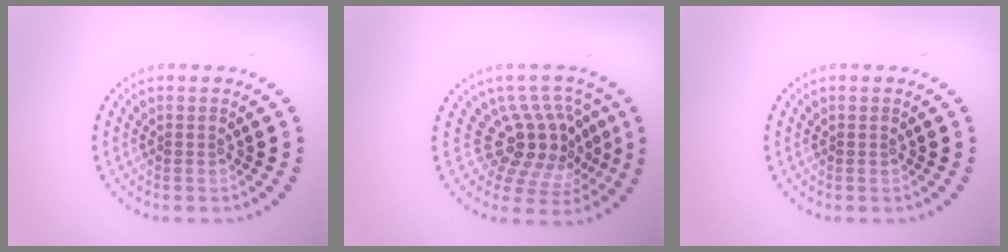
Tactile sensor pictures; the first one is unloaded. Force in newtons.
{"total": 4.6, "press": 3.4, "slide": 3.1}
{"total": 0.0}